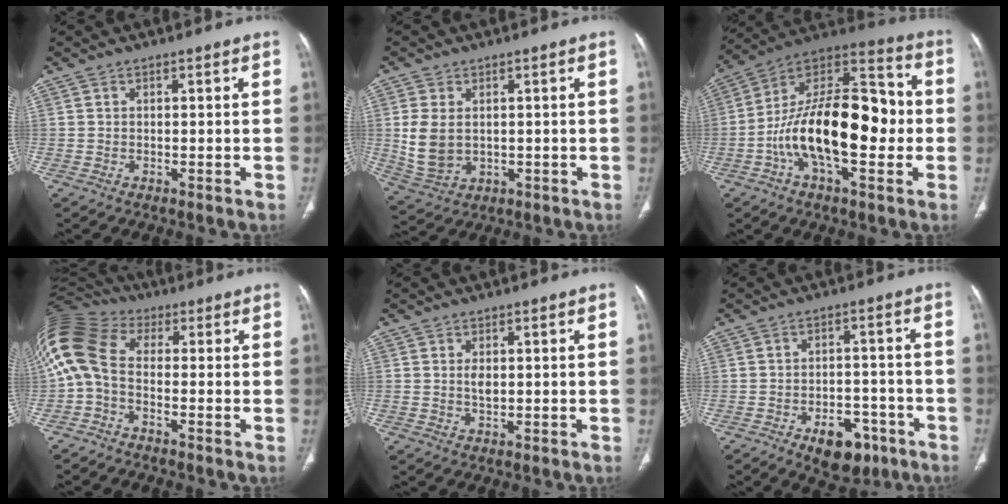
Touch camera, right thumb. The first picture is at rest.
{"total": 8.0, "force": [0.6, 5.6, 5.7], "torque": [-0.115, -0.010, 0.026]}
{"total": 24.1, "force": [-3.2, 11.4, 21.0], "torque": [-0.334, 0.043, -0.058]}
{"total": 13.8, "force": [-0.9, 9.4, 10.0], "torque": [-0.229, 0.045, -0.029]}
{"total": 2.2, "force": [0.3, 1.3, 1.7], "torque": [-0.031, -0.002, 0.006]}
{"total": 9.4, "force": [-5.1, 5.6, 5.6], "torque": [-0.052, 0.029, -0.066]}